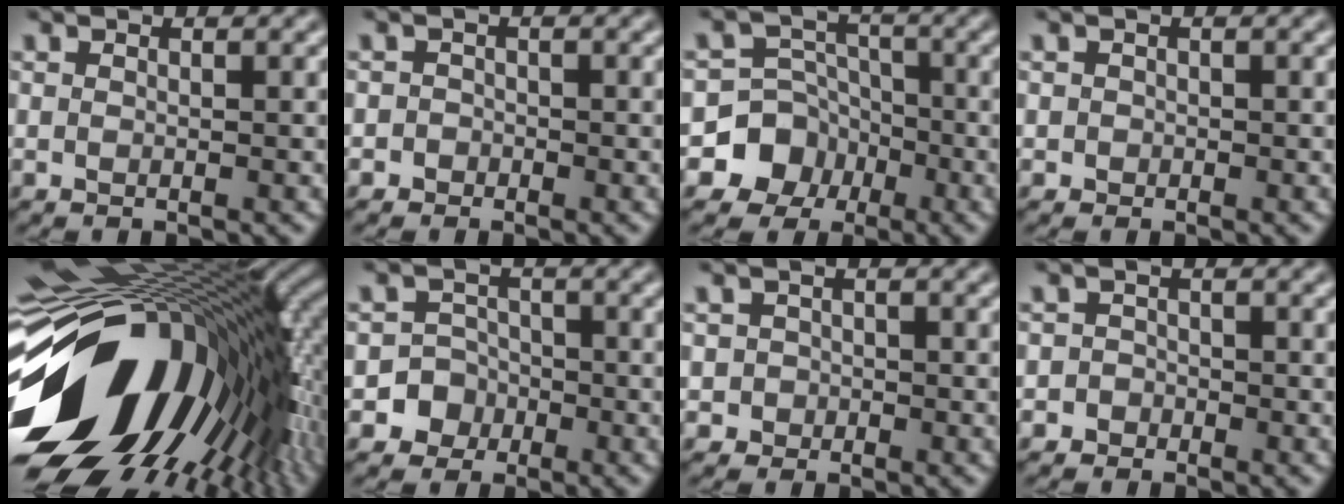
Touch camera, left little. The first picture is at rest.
{"total": 1.3, "force": [-0.7, 1.1, -0.1], "torque": [0.019, 0.004, -0.018]}
{"total": 7.4, "force": [-3.6, 6.4, 0.8], "torque": [0.008, -0.006, -0.087]}
{"total": 0.7, "force": [-0.2, 0.6, 0.1], "torque": [0.004, -0.003, -0.007]}
{"total": 18.4, "force": [-4.3, 10.9, 14.2], "torque": [-0.251, -0.022, -0.078]}
{"total": 4.8, "force": [-2.4, 4.2, 0.1], "torque": [0.032, -0.002, -0.057]}
{"total": 1.7, "force": [-0.6, 1.6, 0.0], "torque": [0.019, 0.004, -0.009]}
{"total": 2.2, "force": [-1.3, 1.7, -0.2], "torque": [0.035, 0.008, -0.033]}